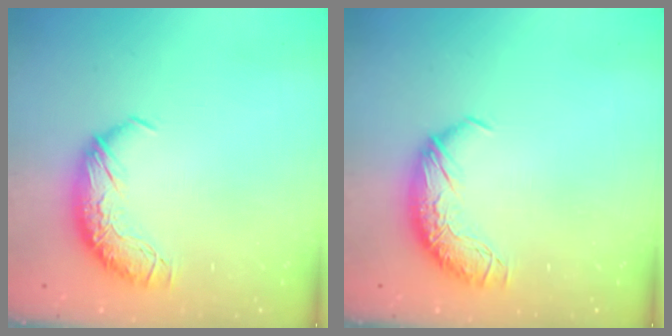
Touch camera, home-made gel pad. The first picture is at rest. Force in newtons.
{"total": 0.0}